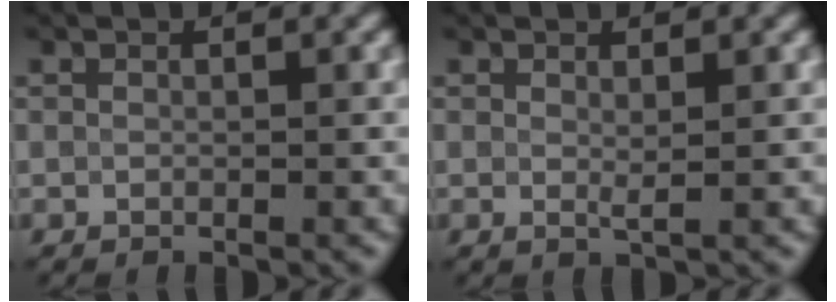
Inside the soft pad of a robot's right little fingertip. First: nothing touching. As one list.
[{"total": 0.8, "force": [0.3, 0.1, 0.7], "torque": [-0.013, -0.004, 0.005]}]